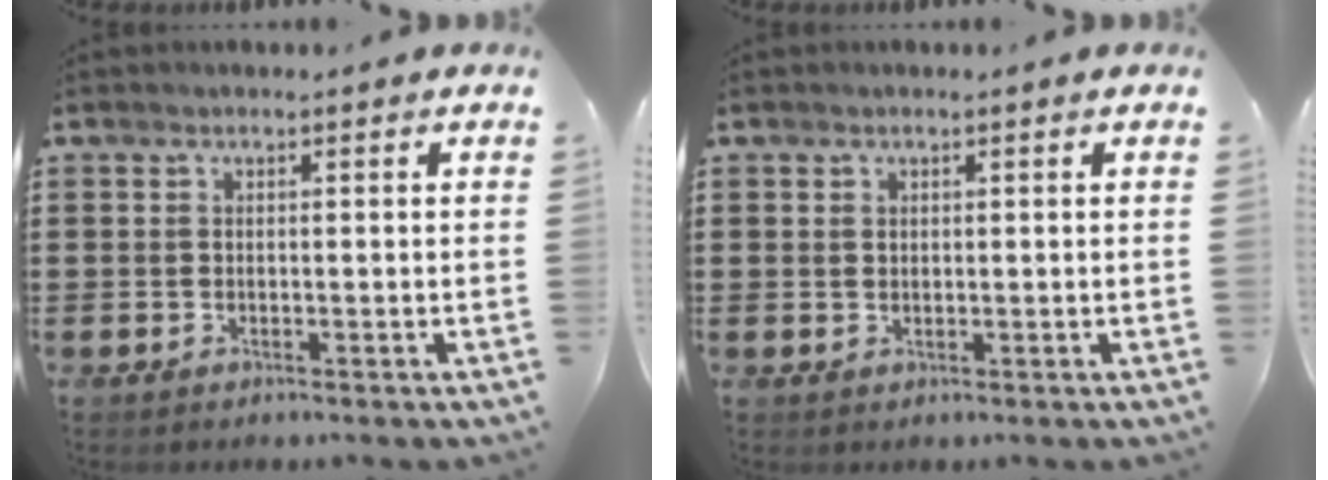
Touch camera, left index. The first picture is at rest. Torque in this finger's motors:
{"motor_torque": [-0.46, 0.67, -0.06, -0.01]}